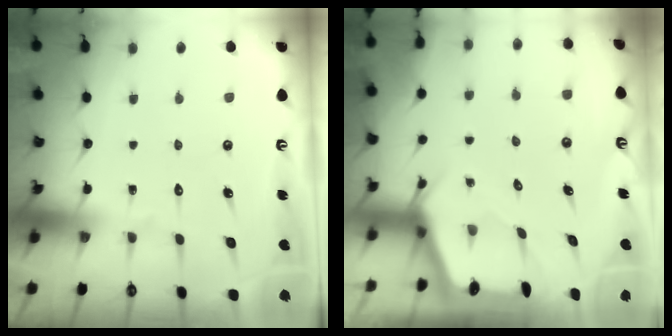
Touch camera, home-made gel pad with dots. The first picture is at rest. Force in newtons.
{"total": 2.3, "press": 2.3, "slide": 0.2}